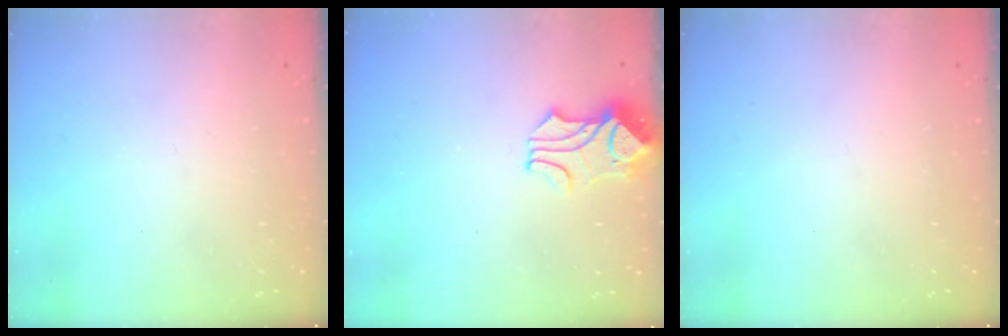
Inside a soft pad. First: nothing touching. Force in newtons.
{"total": 1.8, "press": 1.4, "slide": 1.0}
{"total": 0.0}